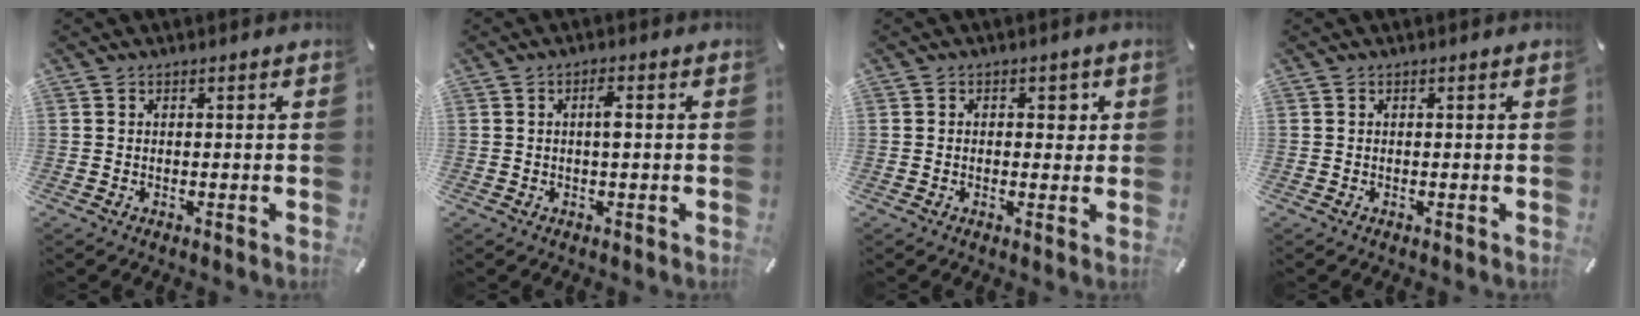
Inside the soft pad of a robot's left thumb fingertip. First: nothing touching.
{"total": 2.7, "force": [0.1, 0.6, 2.6], "torque": [-0.051, 0.004, -0.001]}
{"total": 2.6, "force": [0.1, 2.0, 1.7], "torque": [-0.011, 0.001, -0.008]}
{"total": 0.0}